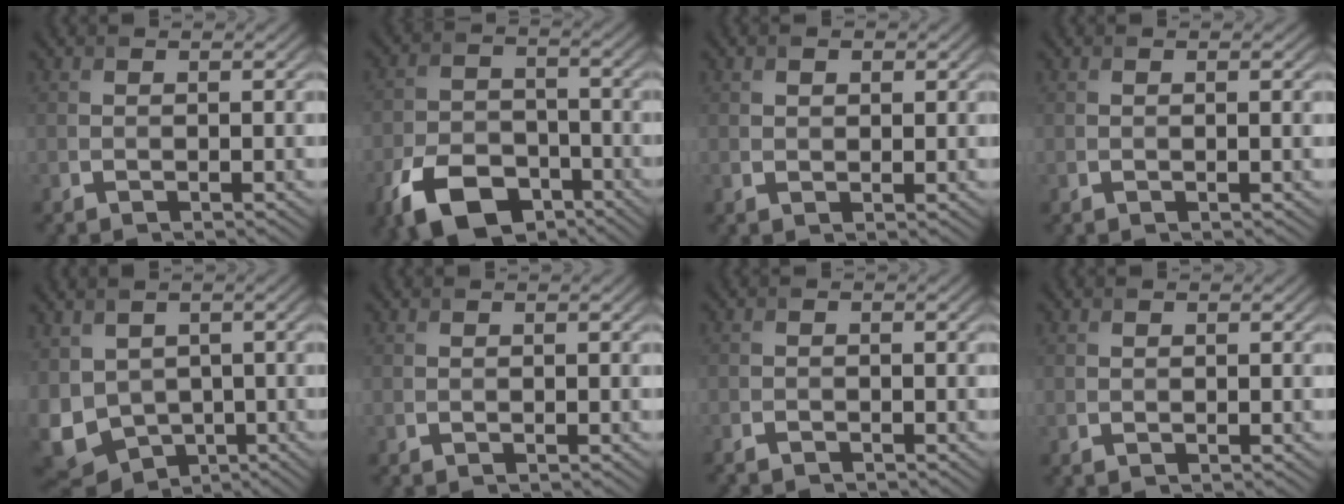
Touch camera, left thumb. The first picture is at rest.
{"total": 10.0, "force": [-6.0, 5.9, 5.4], "torque": [-0.118, -0.017, -0.115]}
{"total": 1.5, "force": [0.8, 1.0, 0.9], "torque": [-0.018, 0.000, 0.016]}
{"total": 0.0}
{"total": 10.0, "force": [-1.7, 7.3, 6.6], "torque": [-0.186, -0.028, -0.033]}
{"total": 0.0}
{"total": 1.9, "force": [-1.8, 0.4, 0.5], "torque": [-0.013, -0.008, -0.037]}
{"total": 0.0}